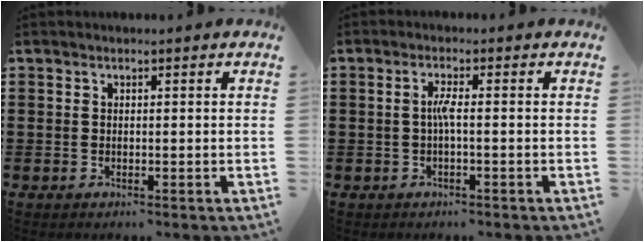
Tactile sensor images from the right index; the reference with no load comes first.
{"total": 2.4, "force": [-0.4, 0.1, 2.3], "torque": [-0.054, -0.005, -0.011]}